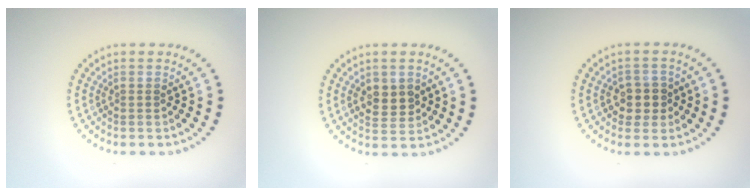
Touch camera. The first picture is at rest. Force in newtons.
{"total": 2.5, "press": 2.5, "slide": 0.4}
{"total": 2.5, "press": 2.3, "slide": 0.9}